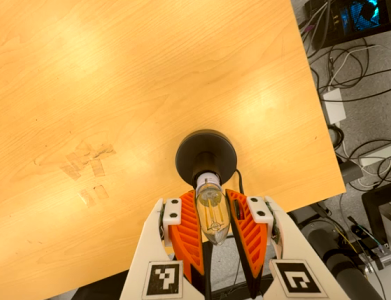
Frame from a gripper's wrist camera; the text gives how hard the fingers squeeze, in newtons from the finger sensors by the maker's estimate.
{"total": 12.0, "left": 11.6, "right": 12.4}